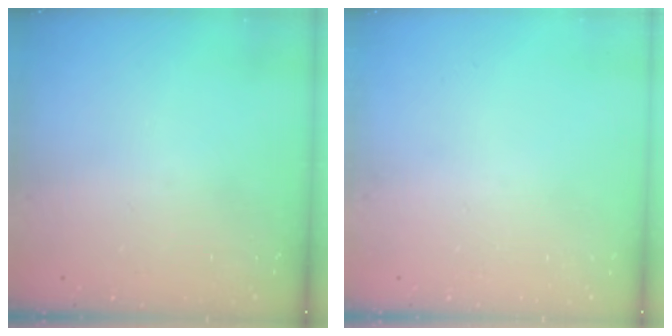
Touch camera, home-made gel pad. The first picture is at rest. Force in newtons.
{"total": 0.0}